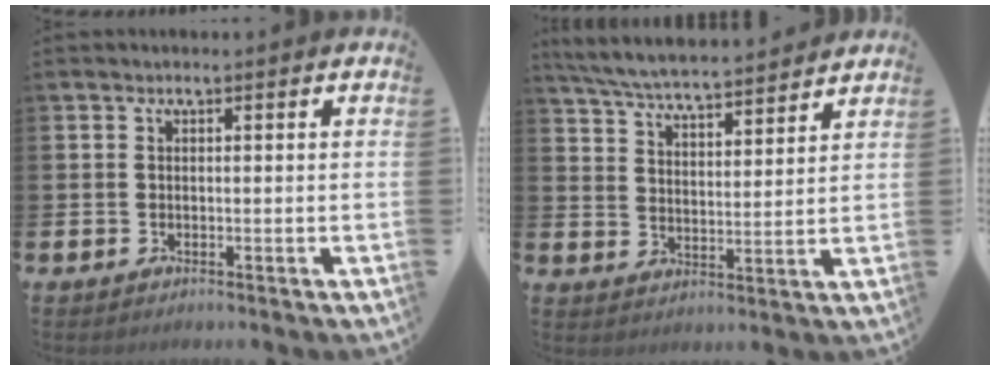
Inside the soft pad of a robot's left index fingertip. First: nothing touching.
{"total": 6.0, "force": [5.8, 0.2, 1.2], "torque": [-0.051, -0.039, 0.102]}